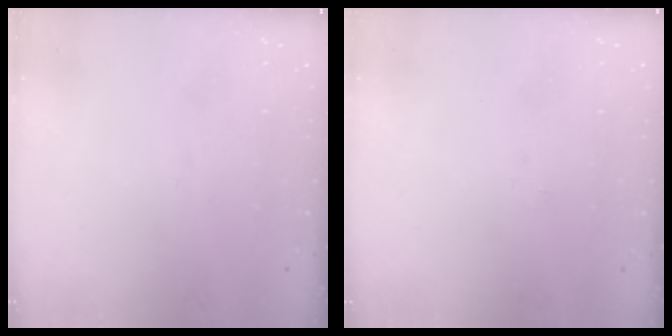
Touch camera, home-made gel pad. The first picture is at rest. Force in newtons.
{"total": 2.2, "press": 2.2, "slide": 0.3}